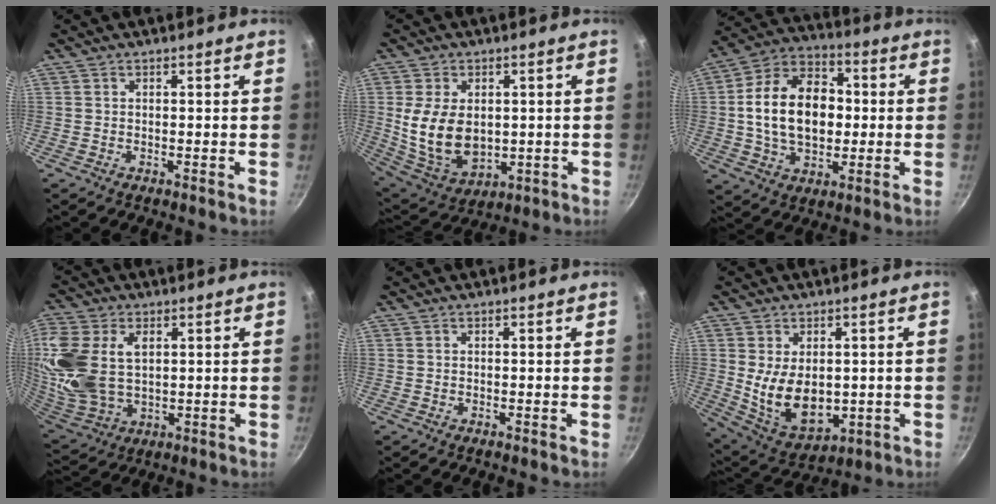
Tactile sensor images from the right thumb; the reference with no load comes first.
{"total": 14.0, "force": [0.5, 9.4, 10.3], "torque": [-0.181, -0.021, 0.031]}
{"total": 17.9, "force": [0.4, 12.2, 13.1], "torque": [-0.189, 0.026, -0.002]}
{"total": 18.6, "force": [4.0, 12.3, 13.3], "torque": [-0.296, -0.012, 0.086]}
{"total": 0.0}
{"total": 13.1, "force": [0.1, 8.6, 9.8], "torque": [-0.141, -0.023, 0.032]}